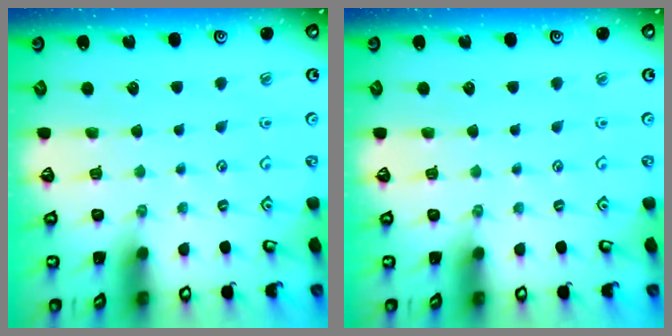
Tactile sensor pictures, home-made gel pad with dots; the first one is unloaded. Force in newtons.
{"total": 0.0}